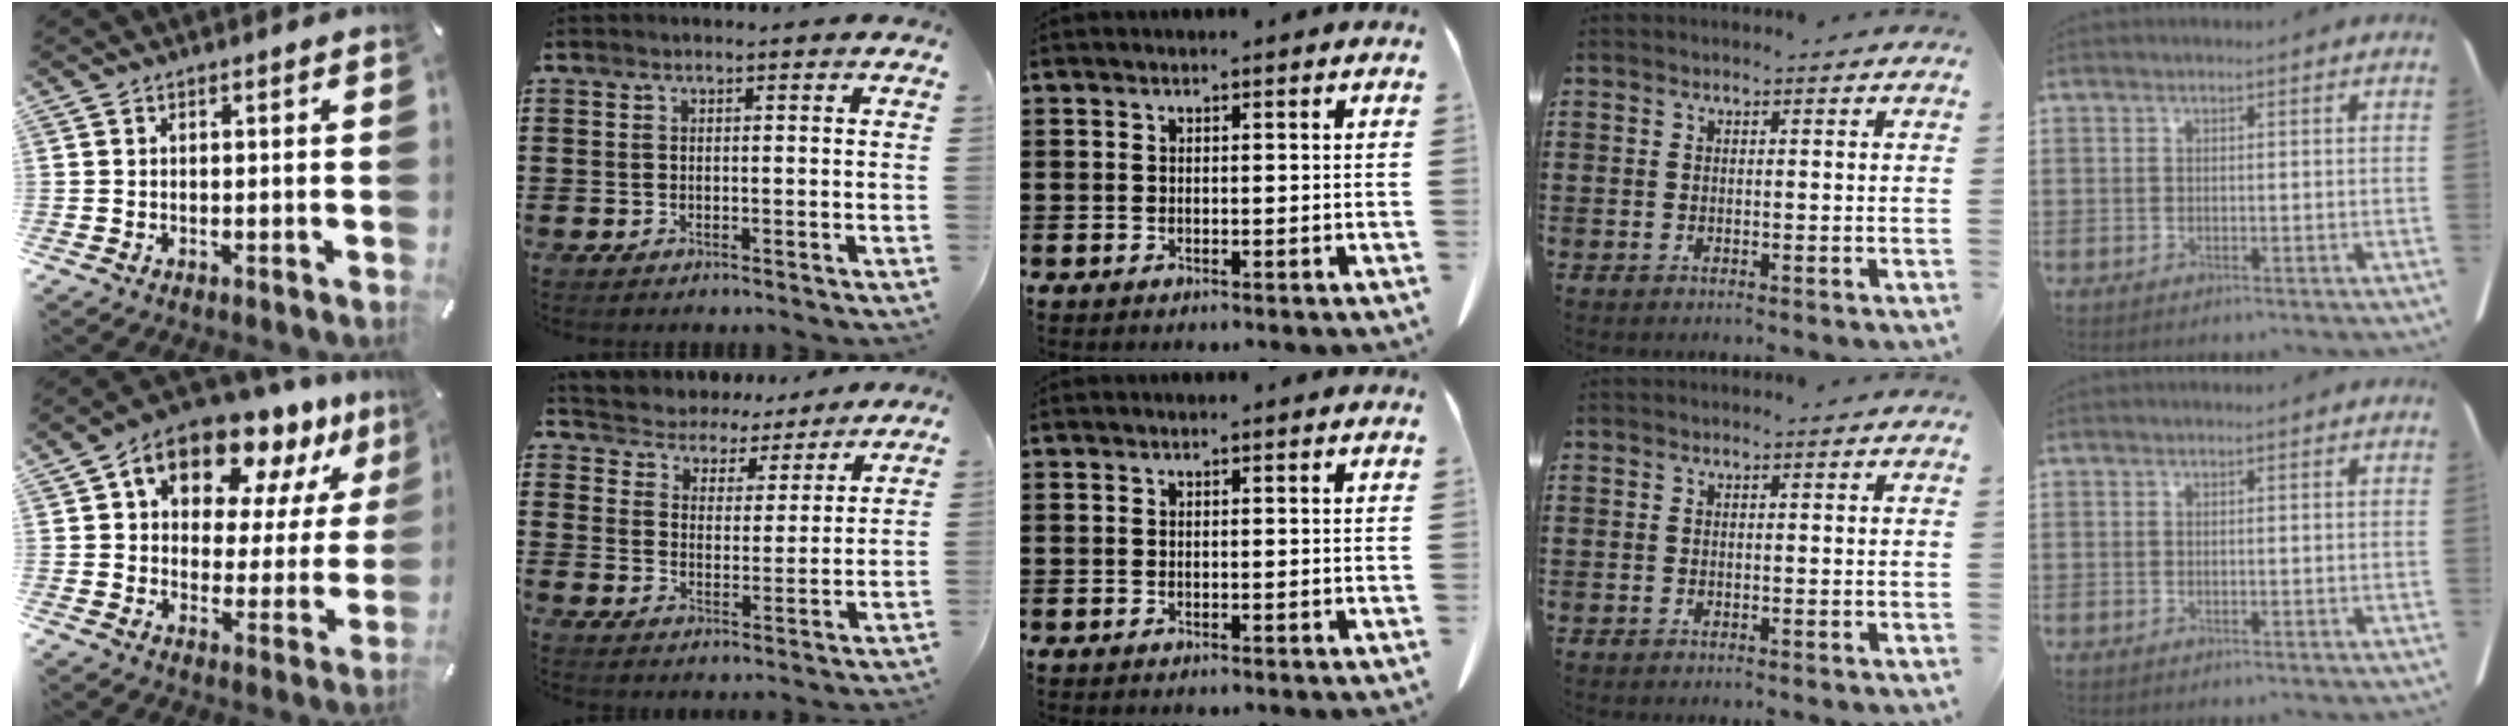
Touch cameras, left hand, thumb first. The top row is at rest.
{"thumb": {"total": 15.0, "force": [10.4, 8.1, 7.1], "torque": [-0.126, -0.067, 0.184]}, "index": {"total": 4.8, "force": [4.7, 0.9, -0.5], "torque": [-0.020, -0.035, 0.078]}}